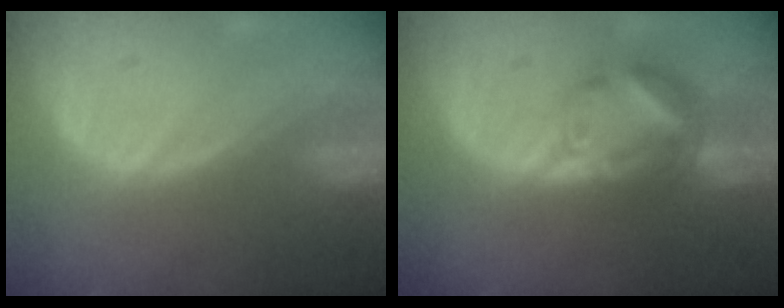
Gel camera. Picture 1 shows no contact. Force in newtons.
{"total": 7.2, "press": 6.2, "slide": 3.5}